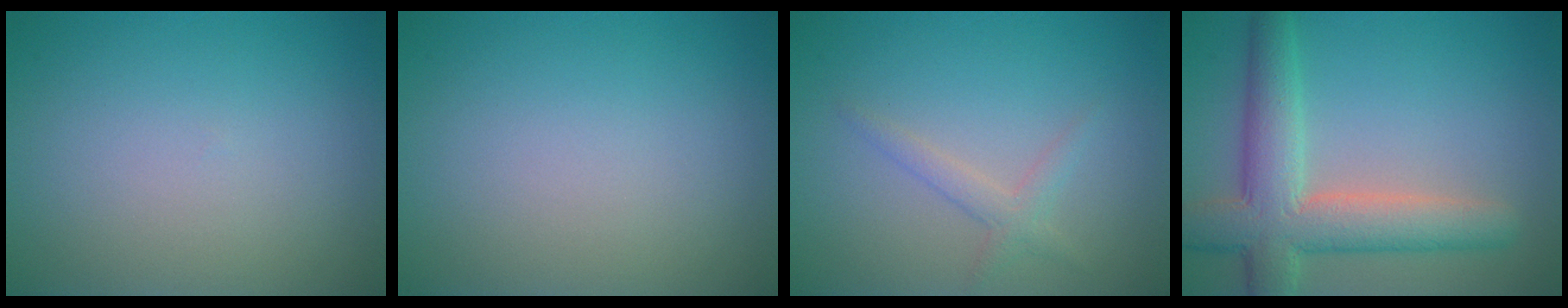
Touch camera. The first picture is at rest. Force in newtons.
{"total": 0.0}
{"total": 1.6, "press": 1.6, "slide": 0.1}
{"total": 7.1, "press": 7.1, "slide": 0.5}